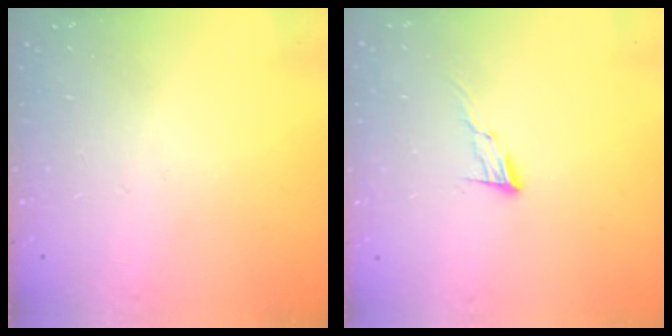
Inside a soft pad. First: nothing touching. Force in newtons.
{"total": 6.1, "press": 6.1, "slide": 0.6}